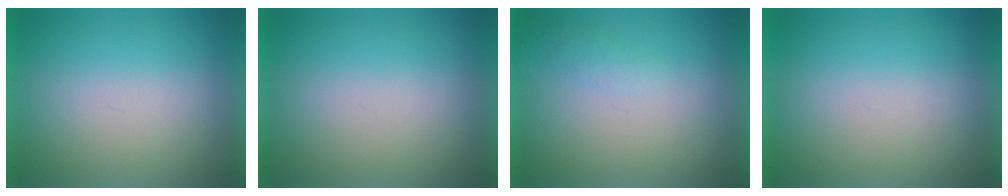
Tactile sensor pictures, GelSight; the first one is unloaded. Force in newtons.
{"total": 0.0}
{"total": 1.1}
{"total": 0.0}